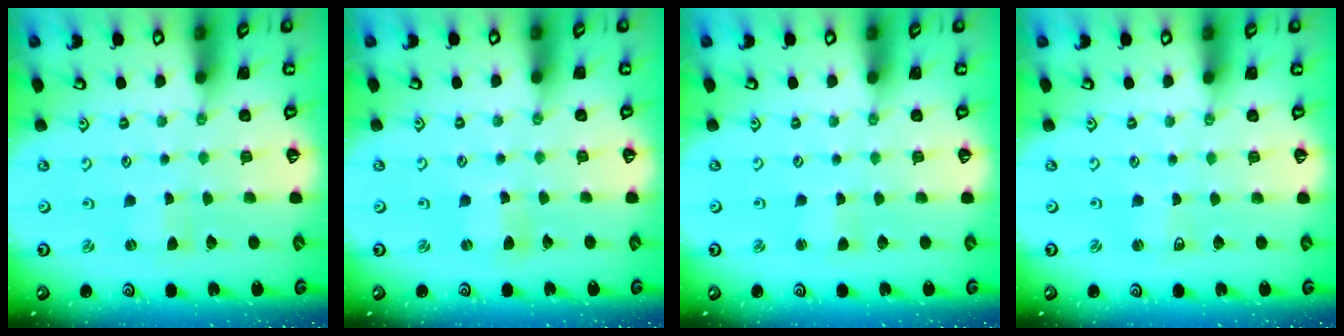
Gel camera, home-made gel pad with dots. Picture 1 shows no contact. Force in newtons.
{"total": 2.5, "press": 2.5, "slide": 0.2}
{"total": 1.6, "press": 1.6, "slide": 0.3}
{"total": 1.4, "press": 1.4, "slide": 0.1}